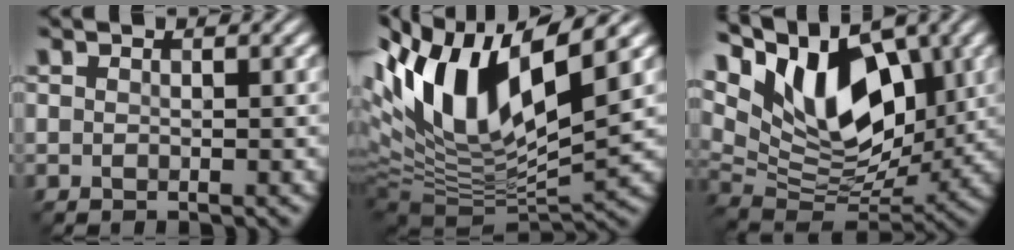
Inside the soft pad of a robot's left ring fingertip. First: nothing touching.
{"total": 13.8, "force": [4.1, 5.8, 11.8], "torque": [-0.226, 0.001, 0.070]}
{"total": 12.5, "force": [5.3, 6.5, 9.2], "torque": [-0.145, 0.008, 0.086]}